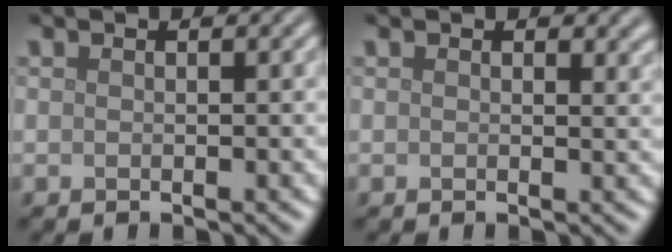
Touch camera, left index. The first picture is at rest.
{"total": 1.1, "force": [0.7, 0.5, 0.7], "torque": [-0.006, -0.002, 0.011]}